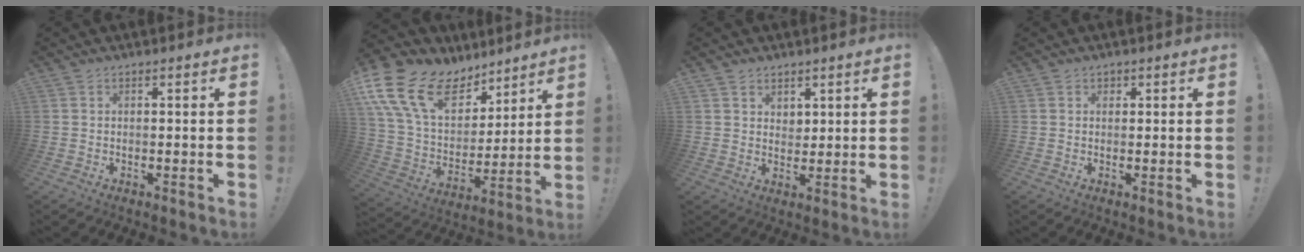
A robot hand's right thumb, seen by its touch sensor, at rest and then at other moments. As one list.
[{"total": 21.3, "force": [11.9, 13.1, 11.9], "torque": [-0.230, -0.060, 0.232]}, {"total": 4.3, "force": [2.7, 3.2, 0.7], "torque": [0.001, -0.021, 0.047]}, {"total": 1.1, "force": [0.5, 0.9, 0.3], "torque": [-0.001, 0.000, 0.008]}]